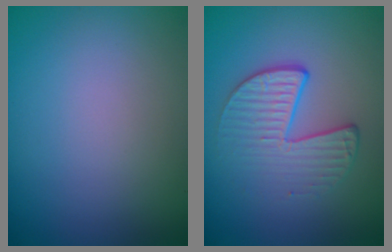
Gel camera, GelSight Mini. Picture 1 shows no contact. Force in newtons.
{"total": 4.5, "press": 2.9, "slide": 3.4}